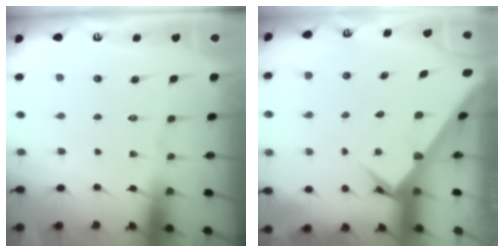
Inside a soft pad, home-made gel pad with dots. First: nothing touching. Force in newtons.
{"total": 3.6, "press": 3.6, "slide": 0.3}